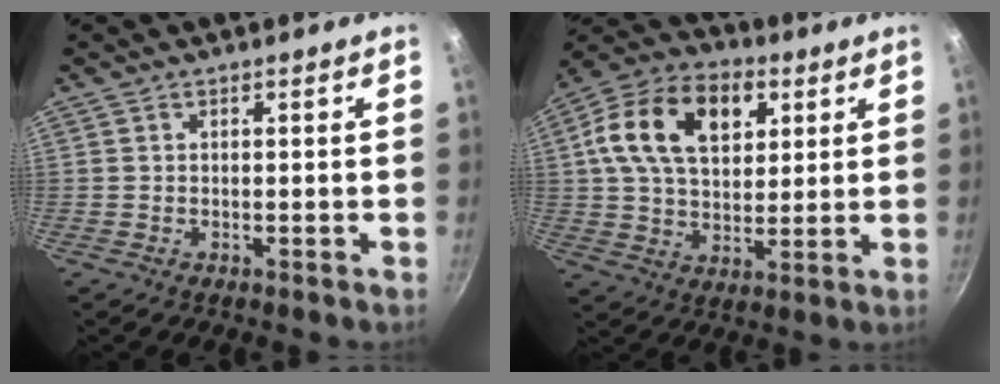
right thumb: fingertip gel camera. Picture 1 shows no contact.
{"total": 18.3, "force": [5.7, 11.9, 12.7], "torque": [-0.196, 0.005, 0.084]}